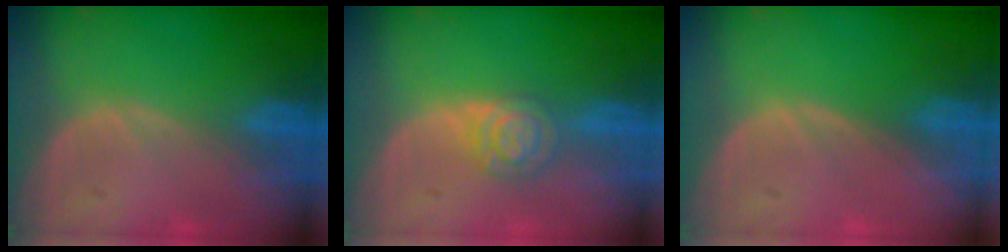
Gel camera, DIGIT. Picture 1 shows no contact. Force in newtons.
{"total": 4.5, "press": 4.5, "slide": 0.1}
{"total": 0.0}